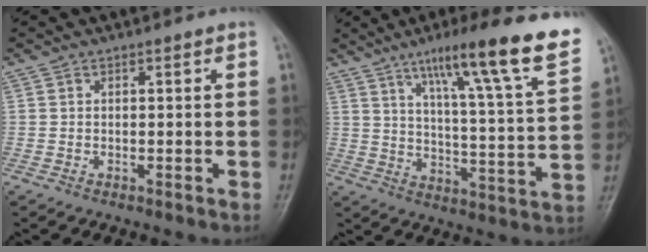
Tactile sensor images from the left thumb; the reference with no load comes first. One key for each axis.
{"total": 21.3, "fx": 12.9, "fy": 1.8, "fz": 16.8, "tx": -0.227, "ty": -0.045, "tz": 0.188}